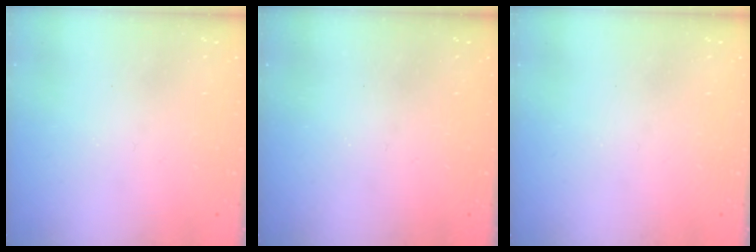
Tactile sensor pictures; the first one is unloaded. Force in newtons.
{"total": 0.0}
{"total": 0.0}